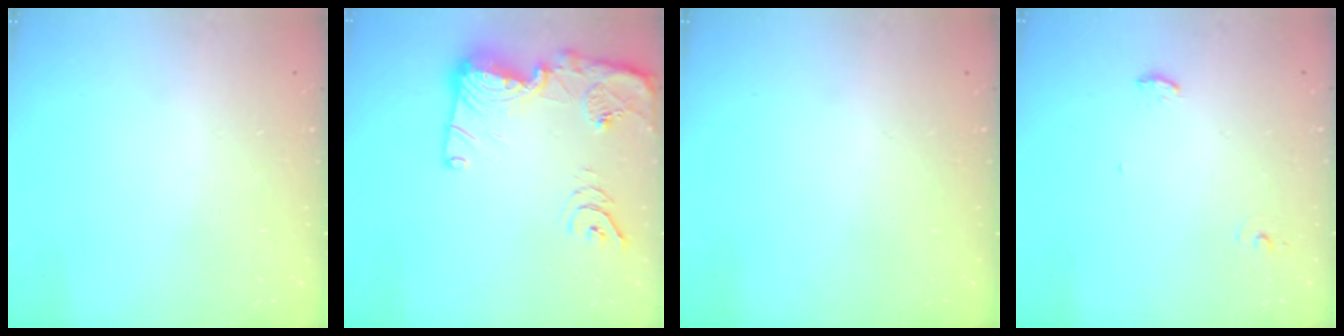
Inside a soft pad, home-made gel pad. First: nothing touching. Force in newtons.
{"total": 21.3, "press": 21.2, "slide": 1.9}
{"total": 0.0}
{"total": 5.1, "press": 4.5, "slide": 2.4}